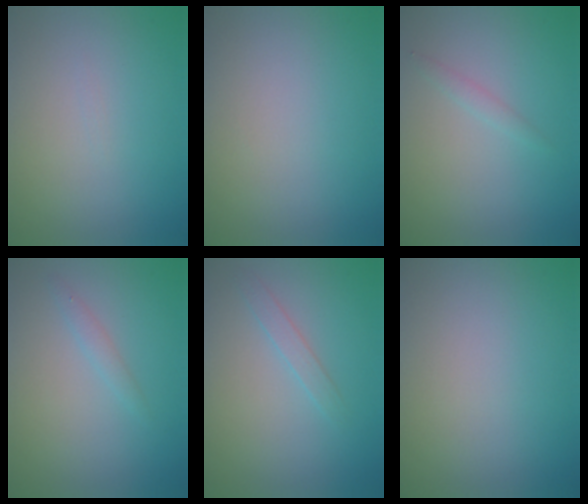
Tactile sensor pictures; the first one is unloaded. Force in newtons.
{"total": 0.0}
{"total": 0.8, "press": 0.8, "slide": 0.0}
{"total": 0.9, "press": 0.9, "slide": 0.1}
{"total": 1.2, "press": 1.2, "slide": 0.1}
{"total": 0.0}